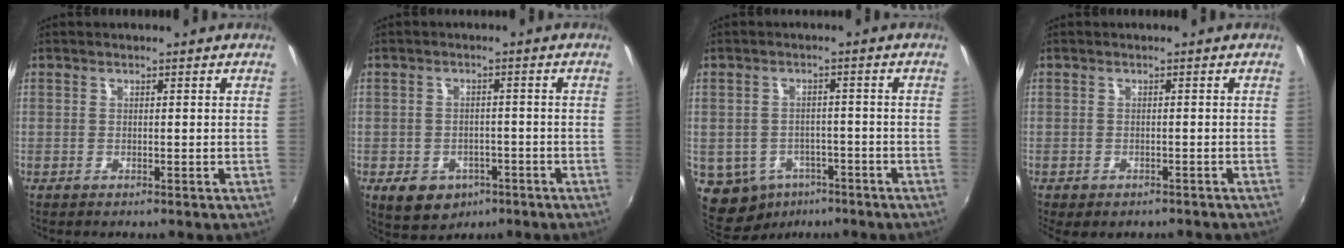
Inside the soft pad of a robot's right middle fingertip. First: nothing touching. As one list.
[{"total": 8.2, "force": [-4.1, 6.1, 3.7], "torque": [-0.086, -0.004, -0.045]}, {"total": 9.0, "force": [-4.7, 6.9, 3.1], "torque": [-0.093, -0.005, -0.055]}, {"total": 3.8, "force": [-2.8, 1.6, 1.9], "torque": [-0.039, -0.020, -0.033]}]